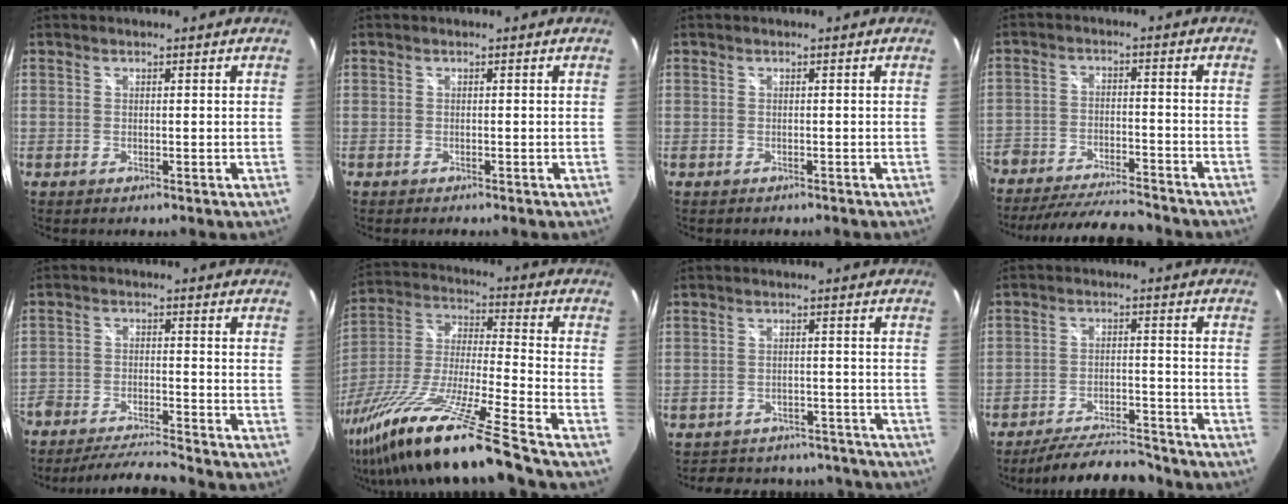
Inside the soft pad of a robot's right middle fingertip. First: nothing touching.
{"total": 0.8, "force": [-0.8, 0.1, 0.3], "torque": [-0.006, -0.006, -0.014]}
{"total": 1.2, "force": [-1.0, 0.4, 0.3], "torque": [-0.011, -0.005, -0.014]}
{"total": 18.0, "force": [-15.2, 5.1, 8.1], "torque": [-0.183, -0.021, -0.236]}
{"total": 12.7, "force": [-11.5, 1.5, 5.3], "torque": [-0.127, -0.016, -0.203]}
{"total": 26.8, "force": [-20.1, -0.3, 17.8], "torque": [-0.319, -0.059, -0.359]}
{"total": 18.2, "force": [-15.8, 7.2, 5.3], "torque": [-0.114, 0.032, -0.189]}
{"total": 12.4, "force": [-11.5, 2.1, 4.2], "torque": [-0.093, 0.006, -0.171]}